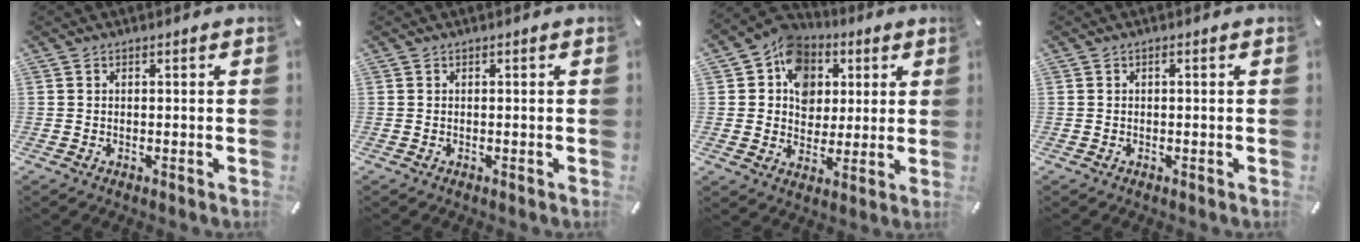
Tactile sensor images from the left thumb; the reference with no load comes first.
{"total": 0.0}
{"total": 11.2, "force": [3.3, 9.9, 4.2], "torque": [-0.077, -0.015, 0.062]}
{"total": 0.7, "force": [0.0, 0.2, 0.7], "torque": [-0.013, 0.002, -0.001]}